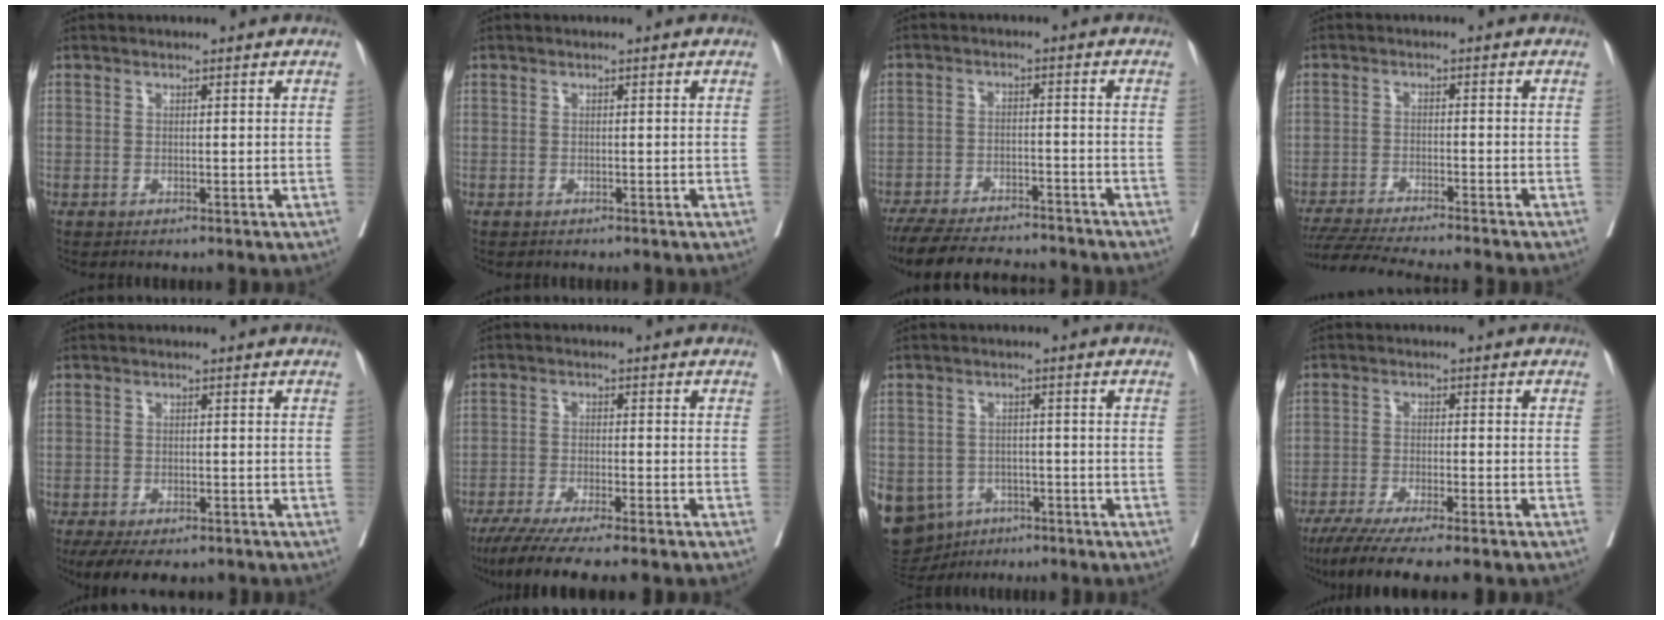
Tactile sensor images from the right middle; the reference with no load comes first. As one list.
[{"total": 0.0}, {"total": 17.6, "force": [-15.8, 3.7, 7.0], "torque": [-0.150, -0.018, -0.227]}, {"total": 13.8, "force": [-12.4, -0.1, 6.0], "torque": [-0.086, -0.025, -0.188]}, {"total": 8.5, "force": [-6.3, 3.7, 4.4], "torque": [-0.058, -0.005, -0.091]}, {"total": 10.4, "force": [-8.4, 0.1, 6.1], "torque": [-0.084, -0.024, -0.132]}, {"total": 17.1, "force": [-7.6, 13.8, 6.5], "torque": [-0.194, 0.005, -0.098]}, {"total": 11.3, "force": [-9.0, 0.6, 6.8], "torque": [-0.092, -0.024, -0.138]}]